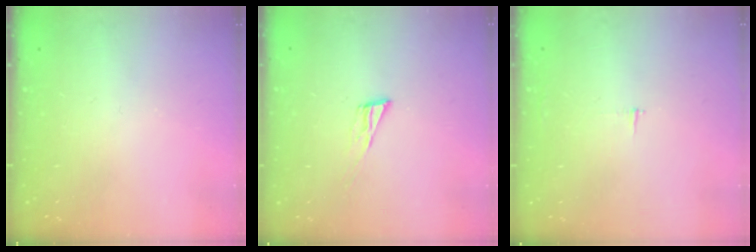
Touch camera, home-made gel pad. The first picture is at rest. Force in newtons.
{"total": 5.9, "press": 5.8, "slide": 0.7}
{"total": 2.3, "press": 2.3, "slide": 0.2}